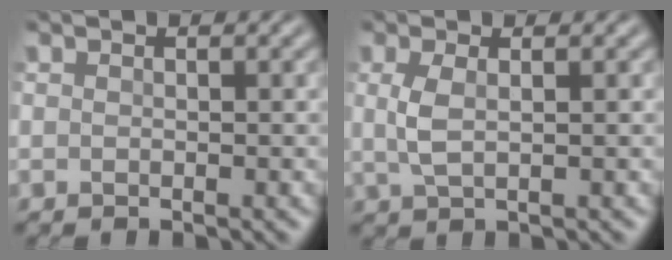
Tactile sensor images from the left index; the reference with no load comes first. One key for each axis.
{"total": 2.2, "fx": 0.2, "fy": 0.8, "fz": 2.1, "tx": -0.050, "ty": 0.001, "tz": 0.006}